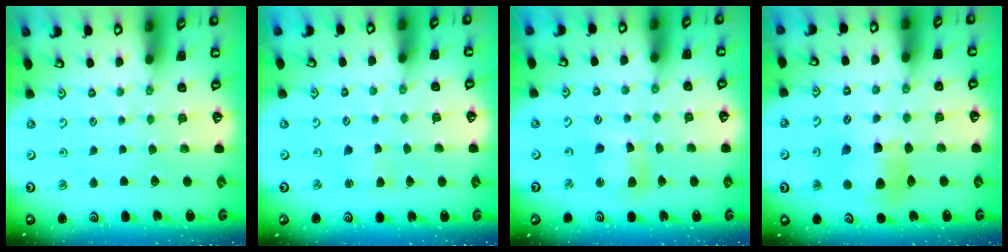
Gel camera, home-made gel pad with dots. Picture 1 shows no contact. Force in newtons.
{"total": 2.1, "press": 2.0, "slide": 0.3}
{"total": 8.0, "press": 7.9, "slide": 1.2}
{"total": 9.9, "press": 9.8, "slide": 1.5}